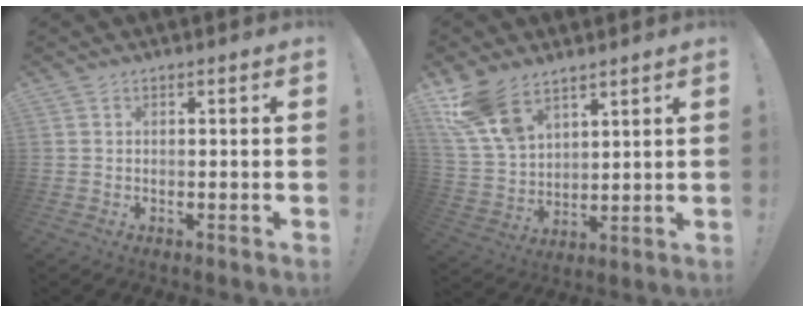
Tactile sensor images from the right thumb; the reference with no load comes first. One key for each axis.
{"total": 13.4, "fx": 9.5, "fy": 7.0, "fz": 6.4, "tx": -0.139, "ty": -0.049, "tz": 0.185}